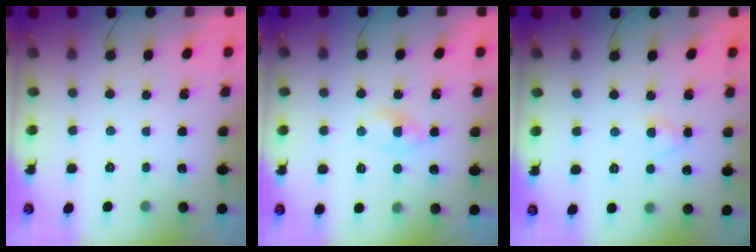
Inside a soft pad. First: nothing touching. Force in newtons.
{"total": 1.9, "press": 1.6, "slide": 1.0}
{"total": 2.4, "press": 2.2, "slide": 1.0}